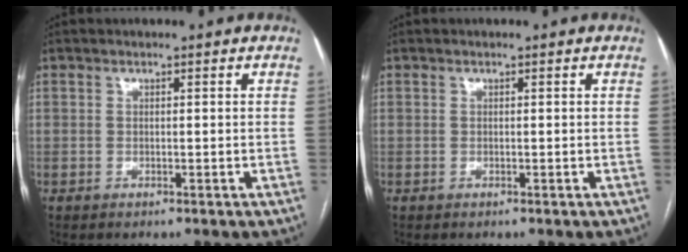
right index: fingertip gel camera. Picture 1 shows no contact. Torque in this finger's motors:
{"motor_torque": [0.00, 0.00, 0.00, 0.00]}